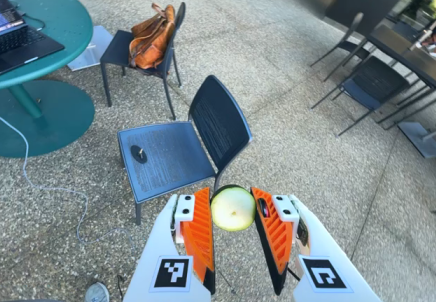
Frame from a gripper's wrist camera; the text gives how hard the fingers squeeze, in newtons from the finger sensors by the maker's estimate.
{"total": 9.4, "left": 9.4, "right": 9.4}